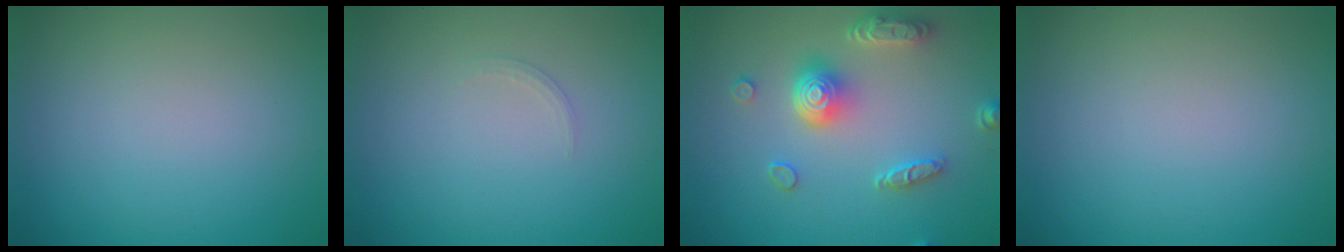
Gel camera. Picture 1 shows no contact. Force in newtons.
{"total": 0.7, "press": 0.7, "slide": 0.1}
{"total": 4.9, "press": 4.0, "slide": 2.9}
{"total": 0.0}